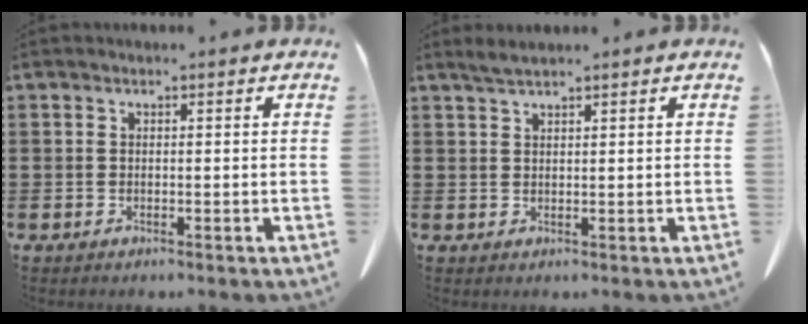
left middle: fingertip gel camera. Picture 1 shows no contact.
{"total": 1.5, "force": [1.3, 0.0, 0.7], "torque": [-0.016, 0.000, 0.026]}